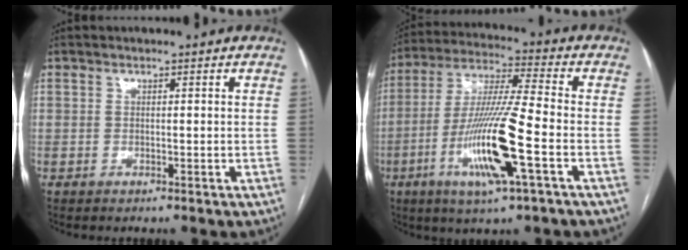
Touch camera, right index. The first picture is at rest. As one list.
[{"total": 15.4, "force": [-5.1, 0.3, 14.5], "torque": [-0.293, -0.015, -0.099]}]